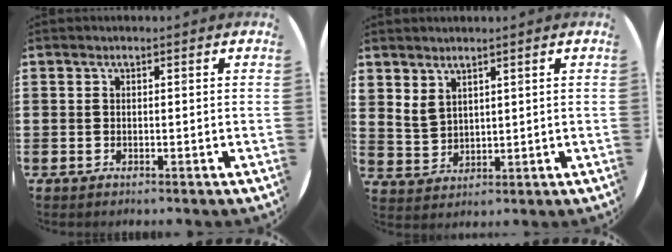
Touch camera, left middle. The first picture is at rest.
{"total": 2.5, "force": [2.2, 1.1, 0.4], "torque": [-0.012, -0.002, 0.042]}